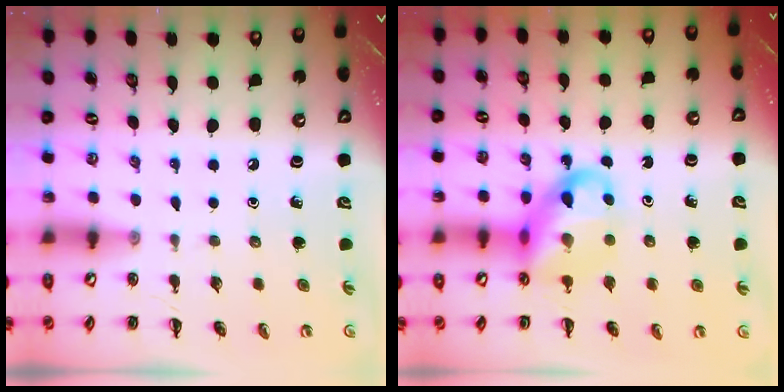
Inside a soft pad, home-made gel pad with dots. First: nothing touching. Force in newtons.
{"total": 14.0, "press": 13.5, "slide": 3.5}